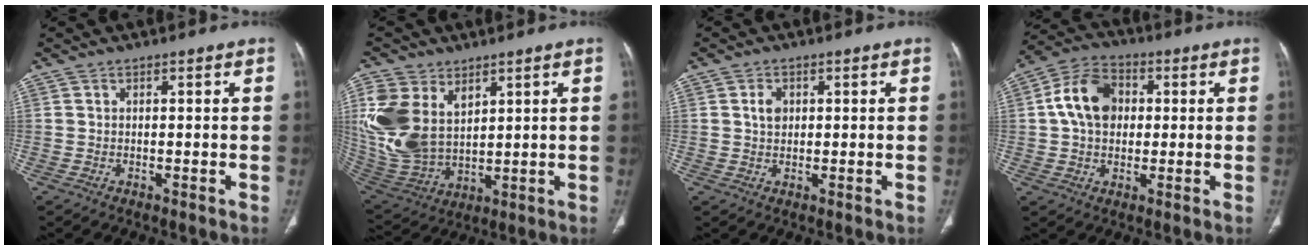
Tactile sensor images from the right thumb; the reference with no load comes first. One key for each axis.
{"total": 17.3, "fx": 6.1, "fy": 11.7, "fz": 11.2, "tx": -0.248, "ty": -0.024, "tz": 0.140}
{"total": 2.8, "fx": 0.7, "fy": 2.1, "fz": 1.7, "tx": -0.022, "ty": 0.000, "tz": 0.012}
{"total": 11.4, "fx": 1.5, "fy": 8.5, "fz": 7.5, "tx": -0.119, "ty": 0.019, "tz": 0.017}